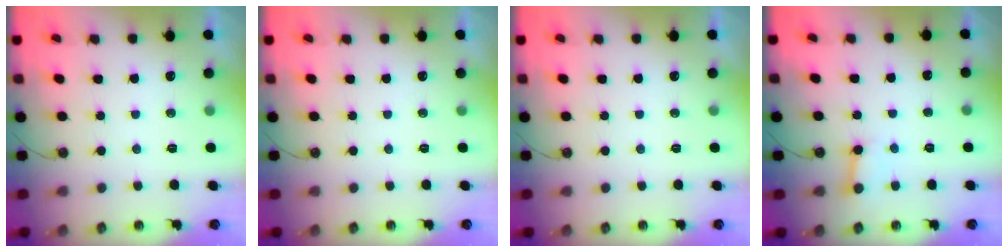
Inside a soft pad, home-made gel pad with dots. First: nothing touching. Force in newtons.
{"total": 0.0}
{"total": 0.0}
{"total": 5.1, "press": 5.1, "slide": 0.5}